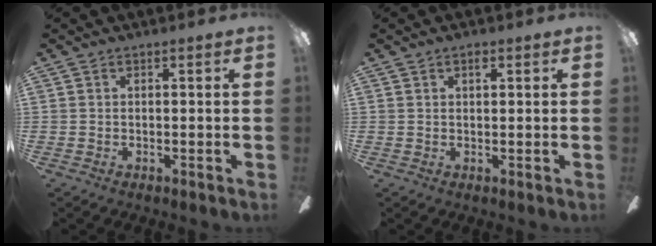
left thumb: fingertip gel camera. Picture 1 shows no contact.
{"total": 1.2, "force": [0.7, 0.5, 0.8], "torque": [-0.010, -0.002, 0.011]}